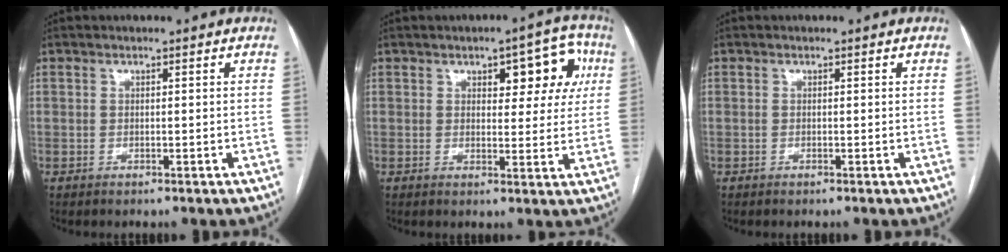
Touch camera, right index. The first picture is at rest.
{"total": 8.4, "force": [3.2, 3.7, 6.8], "torque": [-0.066, 0.024, 0.037]}
{"total": 0.0}